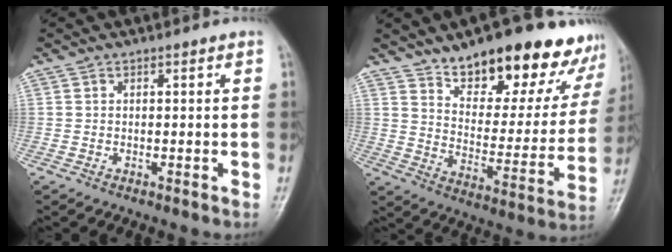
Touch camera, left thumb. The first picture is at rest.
{"total": 23.1, "force": [16.8, 9.5, 12.7], "torque": [-0.123, -0.085, 0.240]}